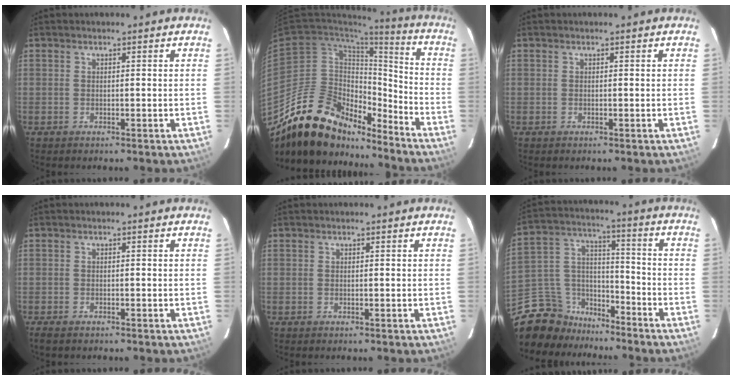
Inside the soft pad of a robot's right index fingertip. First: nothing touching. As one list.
[{"total": 20.3, "force": [-16.5, 9.1, 7.6], "torque": [-0.146, 0.024, -0.274]}, {"total": 0.0}, {"total": 2.6, "force": [-2.0, 0.9, 1.3], "torque": [-0.034, -0.008, -0.037]}, {"total": 0.0}, {"total": 13.8, "force": [-11.0, 8.0, 2.5], "torque": [-0.086, 0.063, -0.196]}]